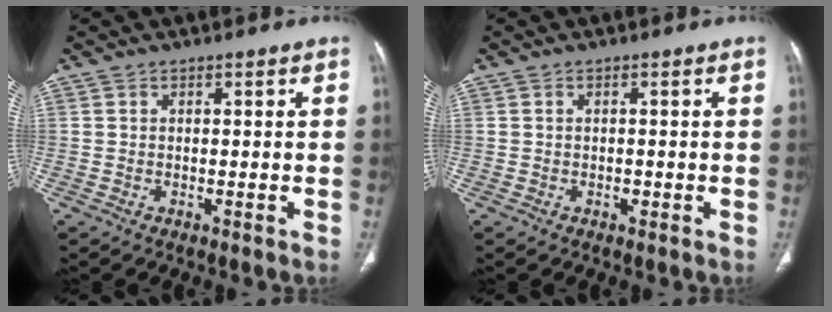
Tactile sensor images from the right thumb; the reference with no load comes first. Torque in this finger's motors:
{"motor_torque": [0.02, 0.29, -0.23, -0.04, 0.02]}